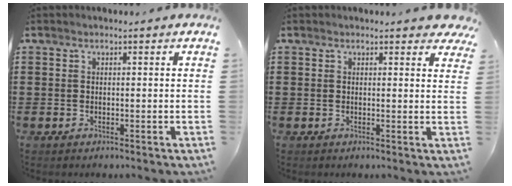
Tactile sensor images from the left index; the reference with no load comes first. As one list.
[{"total": 1.6, "force": [1.4, 0.5, 0.6], "torque": [-0.008, 0.002, 0.026]}]